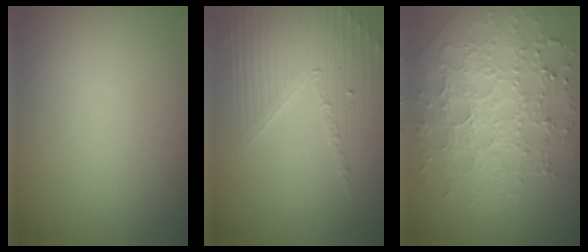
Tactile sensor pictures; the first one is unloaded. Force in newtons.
{"total": 5.2, "press": 3.2, "slide": 4.0}
{"total": 7.2, "press": 5.1, "slide": 5.1}